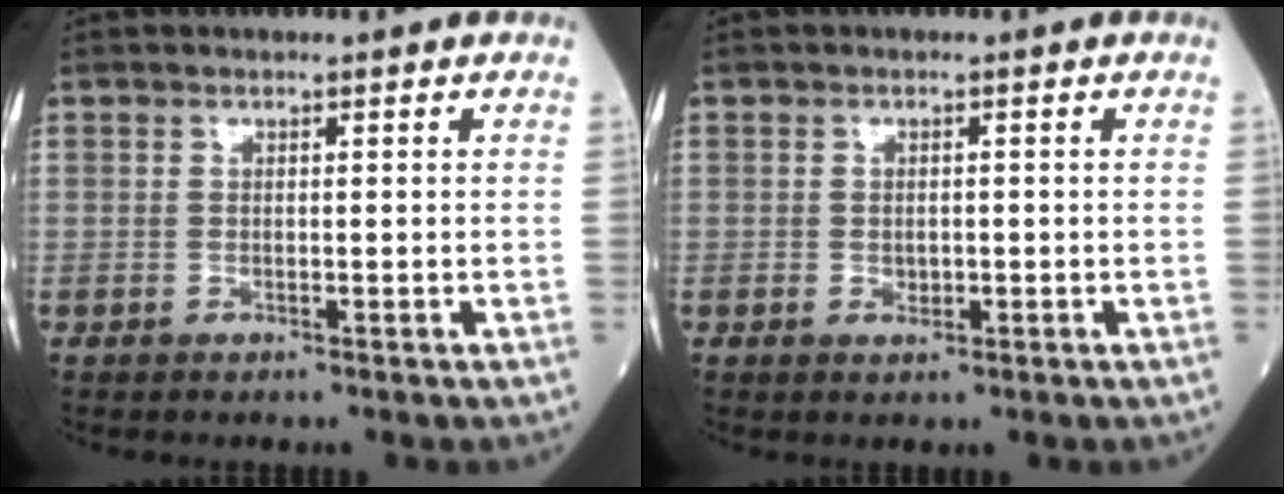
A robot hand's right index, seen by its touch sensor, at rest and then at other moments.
{"total": 1.6, "force": [-0.3, 1.1, 1.1], "torque": [-0.019, -0.001, -0.002]}